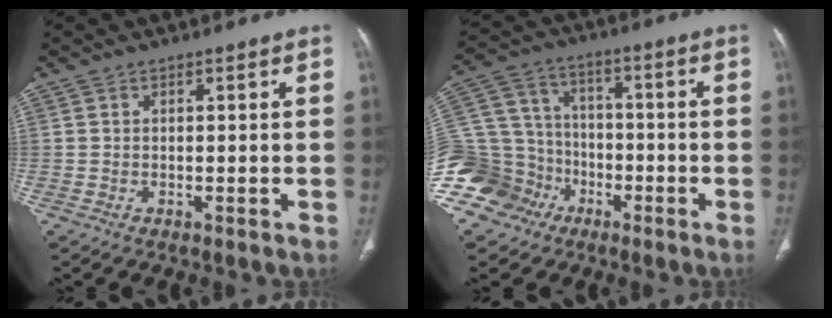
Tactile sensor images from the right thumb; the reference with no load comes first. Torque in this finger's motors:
{"motor_torque": [0.66, -0.46, -0.13, -1.21, 0.00]}